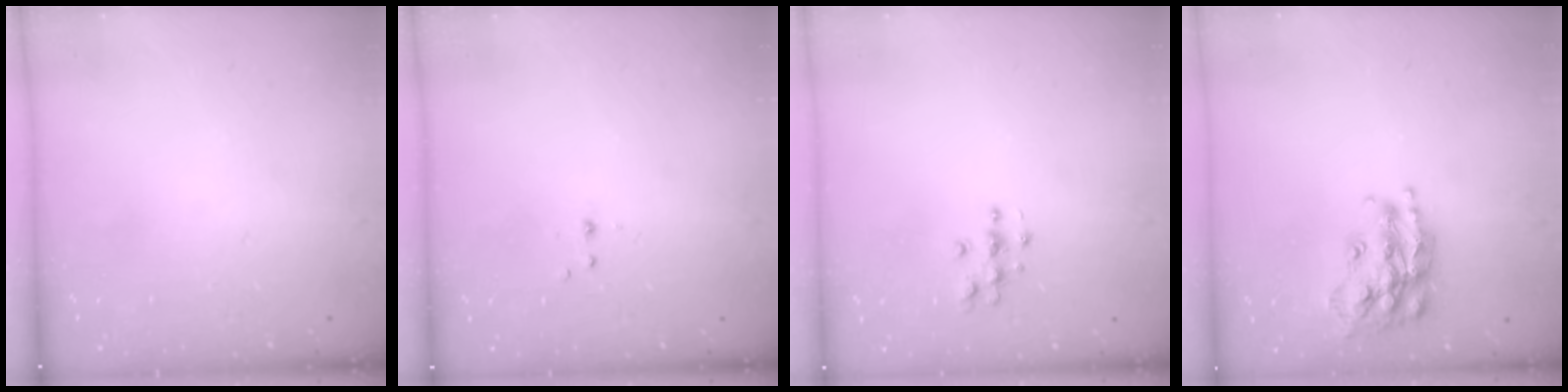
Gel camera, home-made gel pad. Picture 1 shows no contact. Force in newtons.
{"total": 2.2, "press": 1.9, "slide": 1.2}
{"total": 4.1, "press": 4.1, "slide": 0.5}
{"total": 18.2, "press": 18.2, "slide": 1.2}